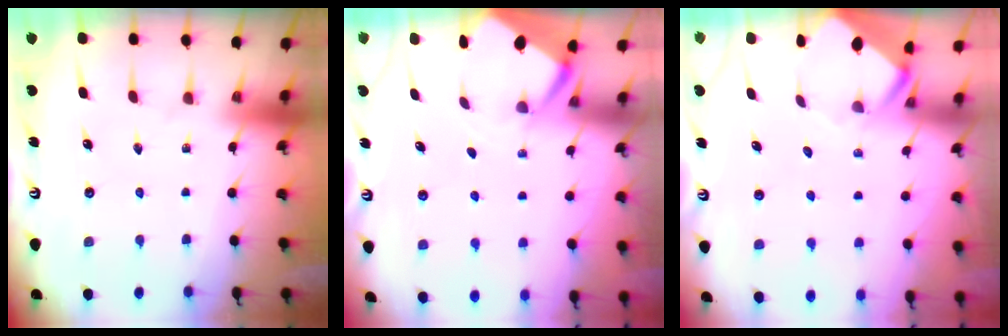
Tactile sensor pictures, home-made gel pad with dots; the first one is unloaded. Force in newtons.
{"total": 2.6, "press": 2.6, "slide": 0.0}
{"total": 3.4, "press": 3.4, "slide": 0.2}